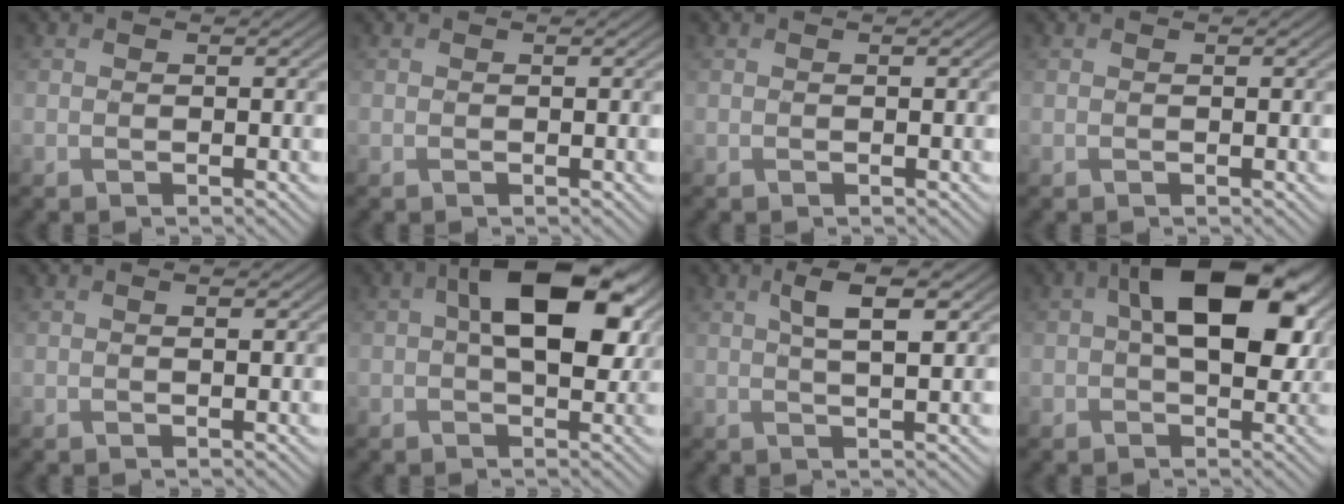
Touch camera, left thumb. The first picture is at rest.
{"total": 0.0}
{"total": 0.0}
{"total": 0.0}
{"total": 1.2, "force": [0.3, 0.3, 1.1], "torque": [-0.009, -0.006, 0.007]}
{"total": 11.2, "force": [2.5, 6.0, 9.1], "torque": [-0.152, 0.003, 0.033]}
{"total": 4.5, "force": [1.5, 1.2, 4.1], "torque": [-0.073, 0.003, 0.023]}
{"total": 12.3, "force": [2.9, 7.1, 9.6], "torque": [-0.163, -0.001, 0.047]}